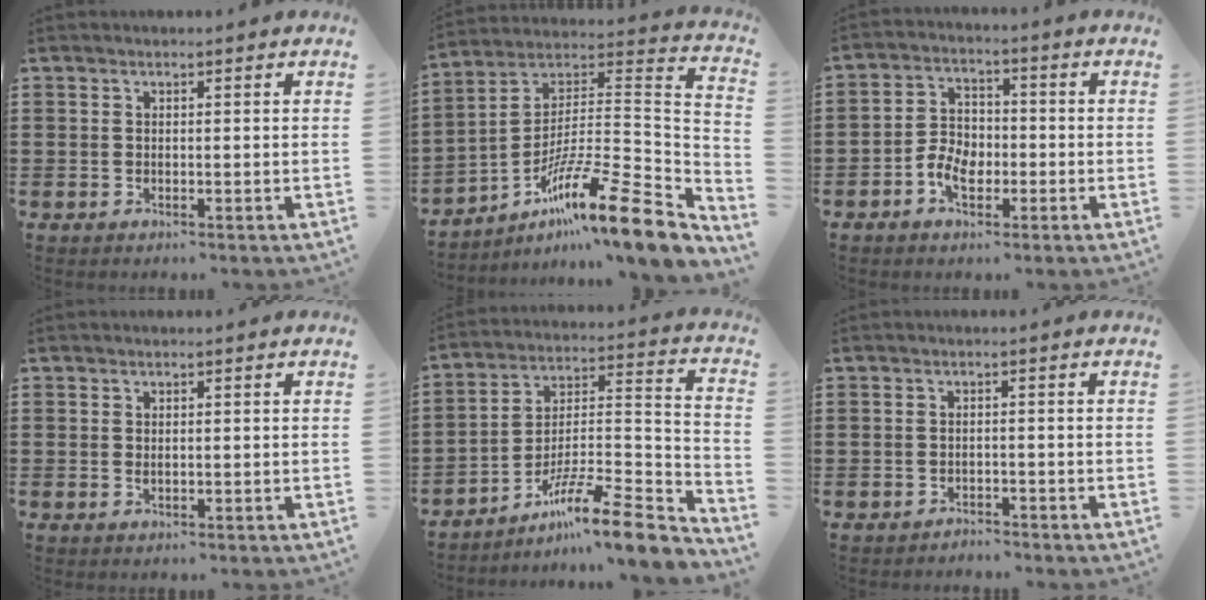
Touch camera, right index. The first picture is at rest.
{"total": 15.1, "force": [-9.7, 1.6, 11.5], "torque": [-0.167, 0.001, -0.175]}
{"total": 5.0, "force": [-2.4, 3.2, 3.1], "torque": [-0.073, 0.003, -0.047]}
{"total": 0.5, "force": [0.2, 0.3, 0.4], "torque": [-0.008, 0.003, 0.002]}
{"total": 11.8, "force": [-8.8, 1.2, 7.7], "torque": [-0.120, 0.012, -0.166]}
{"total": 1.4, "force": [-1.4, 0.1, -0.3], "torque": [0.000, 0.003, -0.032]}